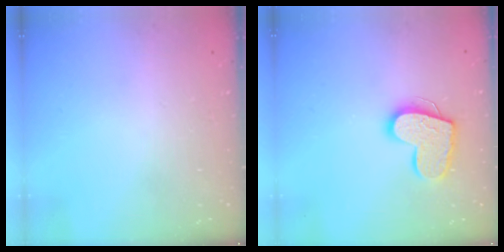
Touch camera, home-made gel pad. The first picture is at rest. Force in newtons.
{"total": 14.6, "press": 14.6, "slide": 1.1}